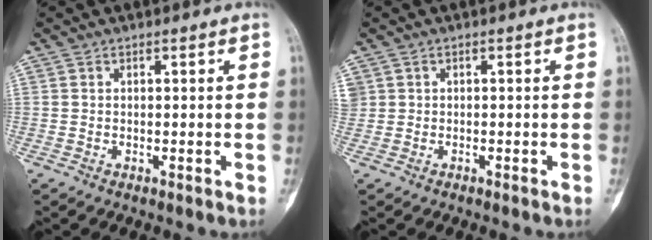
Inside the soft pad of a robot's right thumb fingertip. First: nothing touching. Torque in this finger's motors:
{"motor_torque": [-0.56, -0.11, 0.01, 0.11, 0.08]}